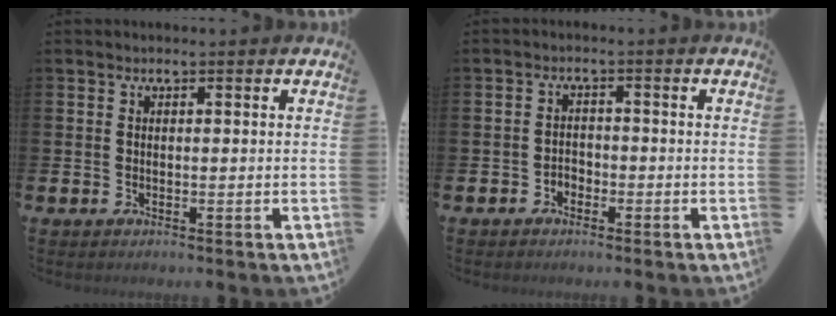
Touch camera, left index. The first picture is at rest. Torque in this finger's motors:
{"motor_torque": [0.04, 0.02, 0.01, 0.01]}